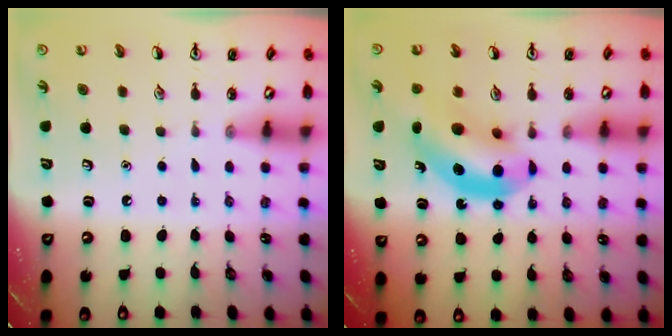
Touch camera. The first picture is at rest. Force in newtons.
{"total": 11.5, "press": 11.0, "slide": 3.3}